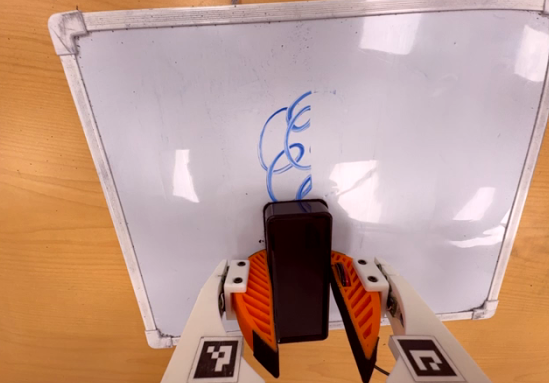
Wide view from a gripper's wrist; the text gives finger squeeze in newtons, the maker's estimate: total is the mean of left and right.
{"total": 7.5, "left": 8.7, "right": 6.3}